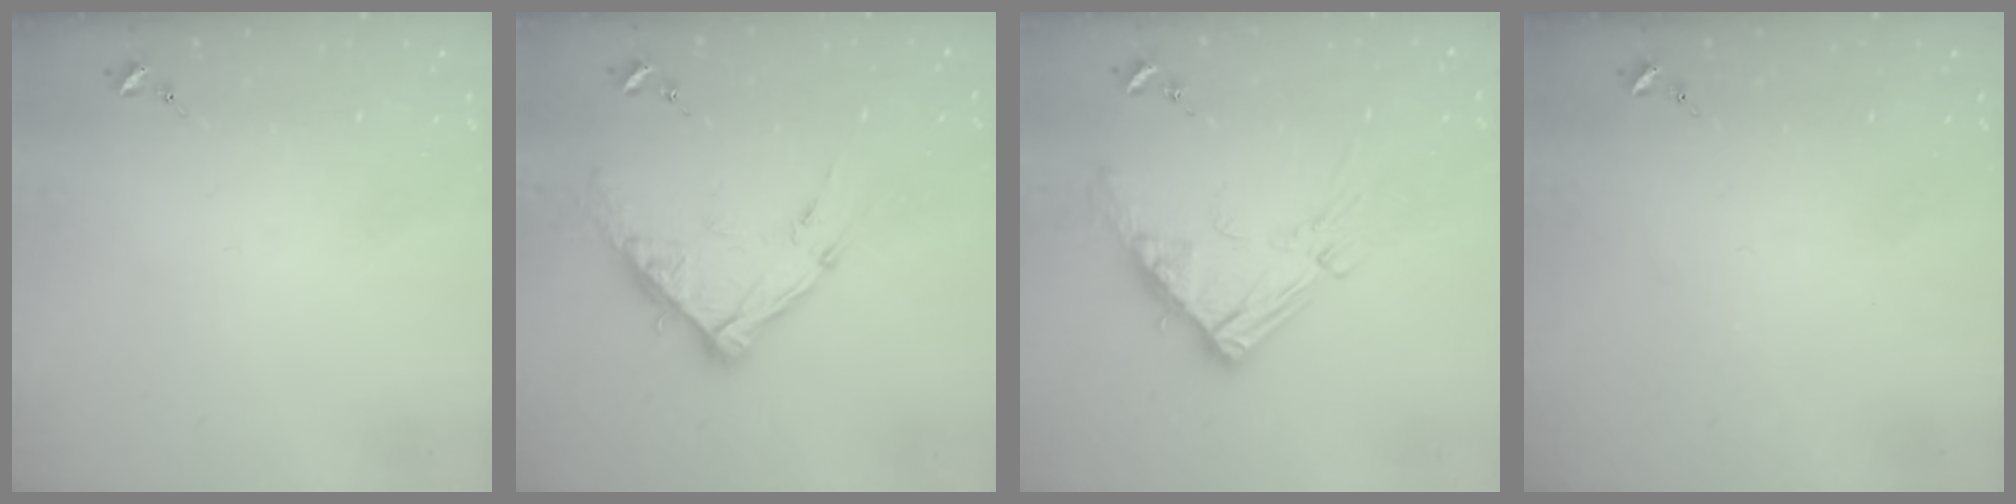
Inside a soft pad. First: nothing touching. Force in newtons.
{"total": 12.4, "press": 12.3, "slide": 1.0}
{"total": 14.3, "press": 14.2, "slide": 1.4}
{"total": 0.0}